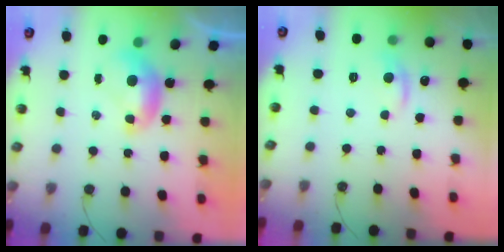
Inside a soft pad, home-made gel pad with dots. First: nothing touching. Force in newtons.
{"total": 1.3, "press": 1.1, "slide": 0.7}